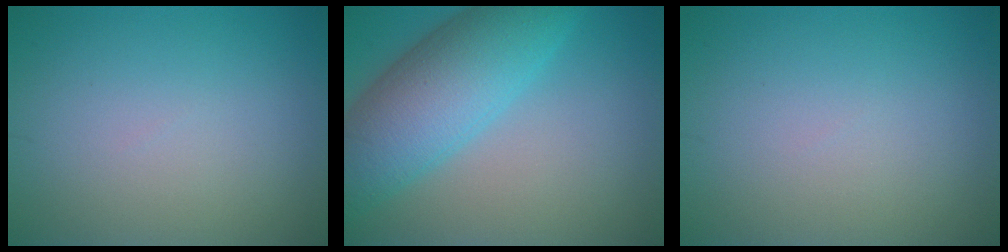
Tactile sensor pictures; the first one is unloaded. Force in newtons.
{"total": 8.6, "press": 8.6, "slide": 0.3}
{"total": 0.0}